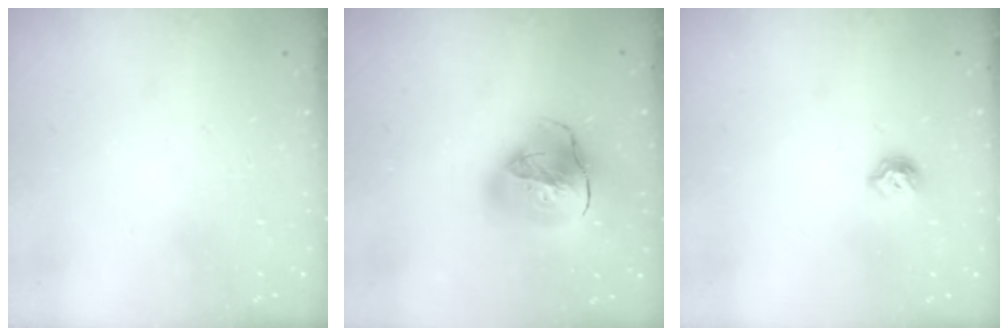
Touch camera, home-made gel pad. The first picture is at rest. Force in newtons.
{"total": 20.3, "press": 20.2, "slide": 2.2}
{"total": 6.0, "press": 5.9, "slide": 0.8}